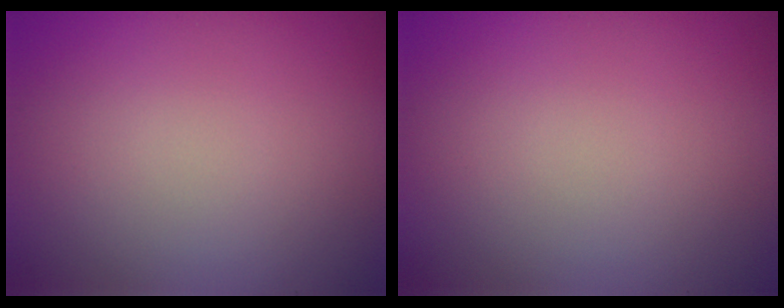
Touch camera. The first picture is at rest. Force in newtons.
{"total": 0.0}